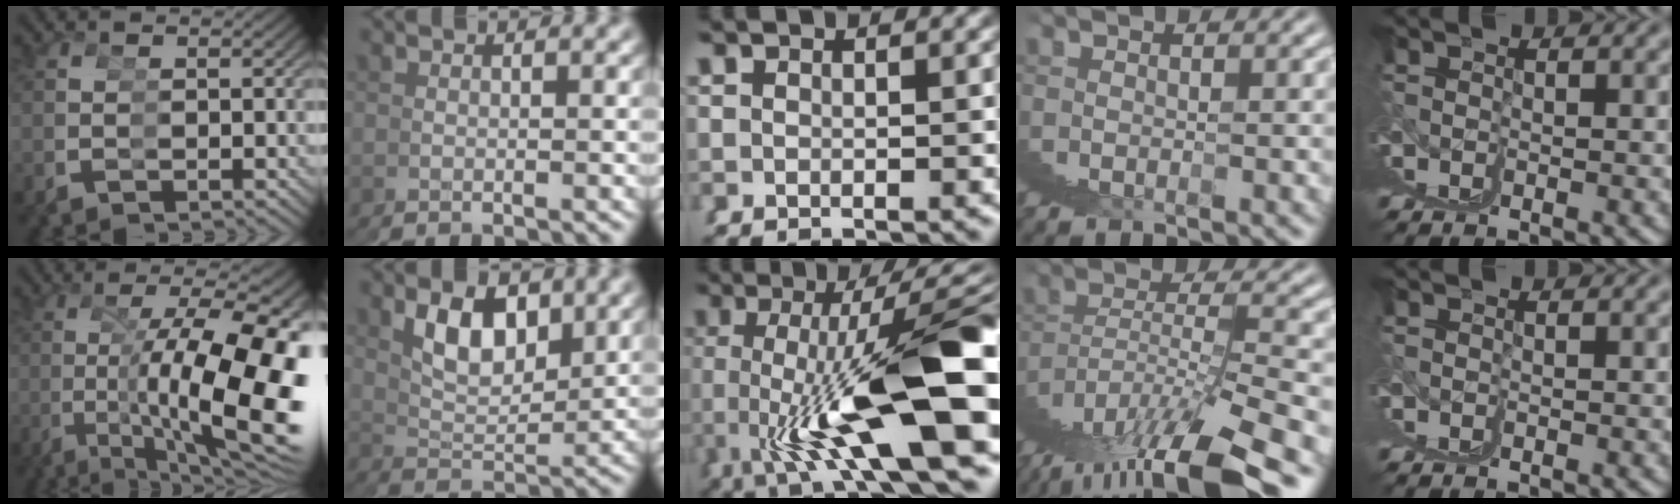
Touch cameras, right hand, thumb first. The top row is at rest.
{"thumb": {"total": 17.7, "force": [-2.1, 8.6, 15.4], "torque": [-0.265, -0.053, 0.005]}, "index": {"total": 4.6, "force": [2.4, 2.5, 2.9], "torque": [-0.044, -0.009, 0.046]}, "middle": {"total": 14.9, "force": [-1.2, 4.3, 14.2], "torque": [-0.235, -0.006, -0.008]}, "ring": {"total": 8.4, "force": [1.5, 3.9, 7.4], "torque": [-0.121, 0.023, 0.016]}, "little": {"total": 1.3, "force": [0.7, -0.8, -0.8], "torque": [0.016, 0.007, 0.008]}}